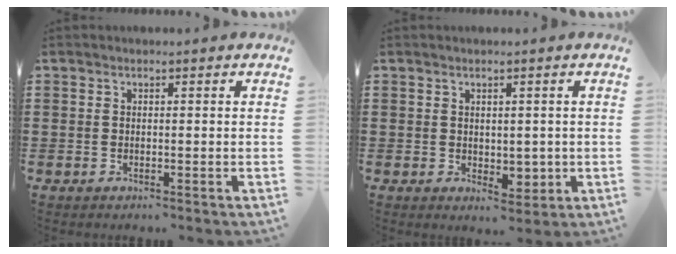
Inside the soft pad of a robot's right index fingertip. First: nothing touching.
{"total": 2.6, "force": [0.5, 2.0, 1.7], "torque": [-0.026, 0.001, 0.009]}